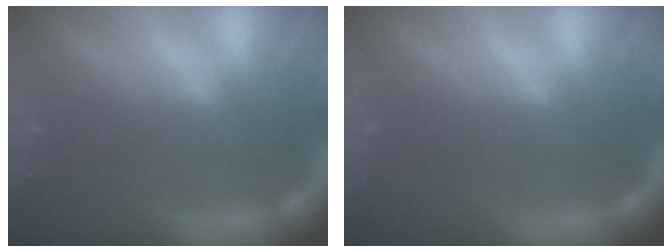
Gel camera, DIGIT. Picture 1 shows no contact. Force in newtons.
{"total": 0.0}